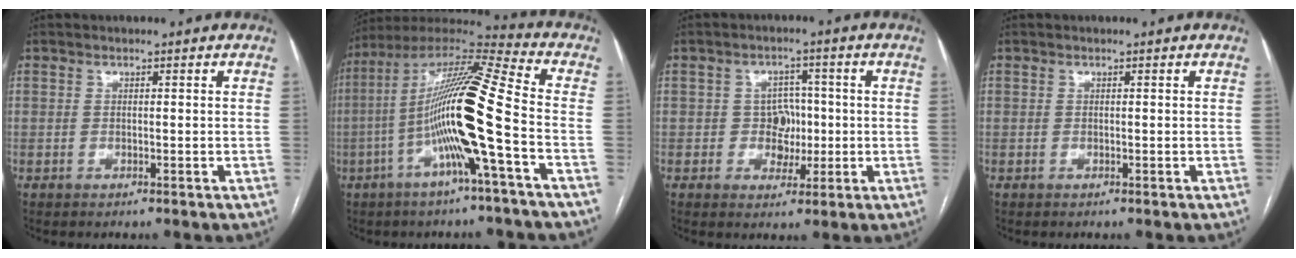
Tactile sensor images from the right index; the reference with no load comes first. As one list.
[{"total": 17.4, "force": [-4.0, -0.3, 16.9], "torque": [-0.318, 0.010, -0.082]}, {"total": 4.4, "force": [-0.4, 3.9, 2.0], "torque": [-0.024, 0.012, 0.000]}, {"total": 0.0}]